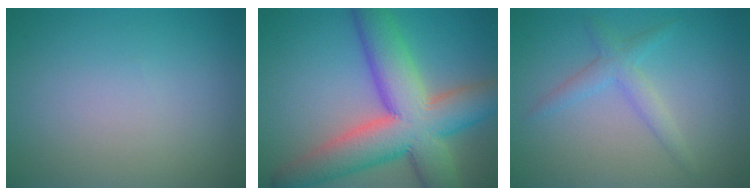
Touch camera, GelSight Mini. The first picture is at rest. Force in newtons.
{"total": 11.8, "press": 11.8, "slide": 0.7}
{"total": 2.2, "press": 2.2, "slide": 0.1}